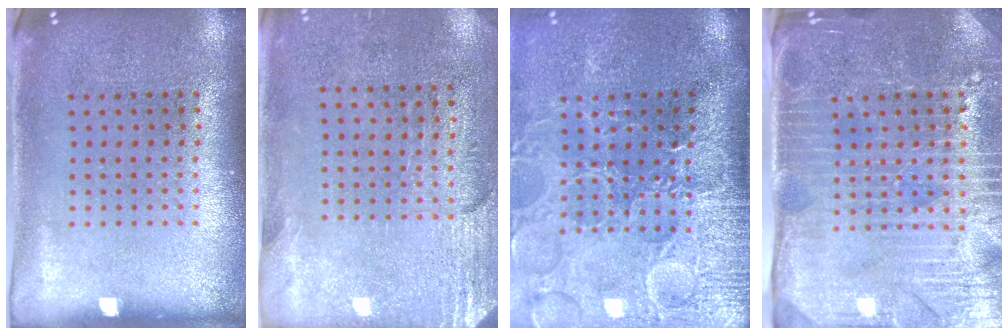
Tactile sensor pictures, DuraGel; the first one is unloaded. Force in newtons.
{"total": 2.8, "press": 2.5, "slide": 1.4}
{"total": 4.5, "press": 3.9, "slide": 2.2}
{"total": 4.3, "press": 3.8, "slide": 2.0}